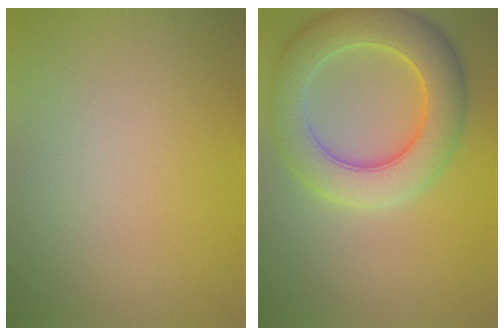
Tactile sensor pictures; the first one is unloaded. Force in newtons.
{"total": 8.6, "press": 8.6, "slide": 0.1}